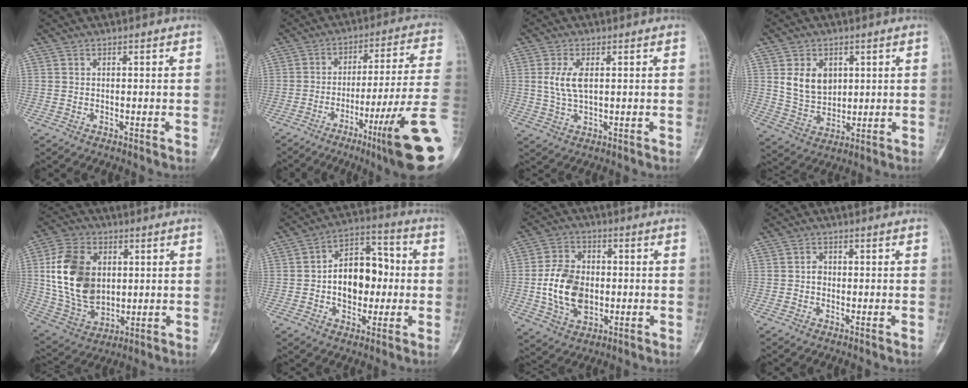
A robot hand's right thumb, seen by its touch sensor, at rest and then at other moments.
{"total": 20.8, "force": [-8.4, 0.8, 19.0], "torque": [-0.234, 0.025, -0.126]}
{"total": 5.4, "force": [1.1, 2.5, 4.7], "torque": [-0.100, -0.004, 0.024]}
{"total": 8.7, "force": [2.6, 6.5, 5.3], "torque": [-0.065, -0.018, 0.060]}
{"total": 18.0, "force": [2.8, 12.7, 12.5], "torque": [-0.213, -0.006, 0.062]}
{"total": 14.1, "force": [-0.6, 9.6, 10.3], "torque": [-0.116, 0.036, -0.012]}
{"total": 12.7, "force": [-1.1, 8.9, 9.0], "torque": [-0.147, 0.008, -0.017]}
{"total": 1.4, "force": [-0.3, 1.1, 0.8], "torque": [-0.001, 0.006, -0.009]}